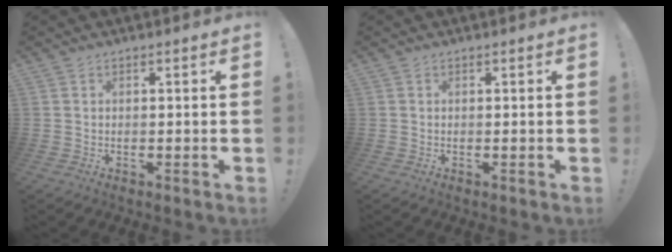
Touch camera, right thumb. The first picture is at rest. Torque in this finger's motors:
{"motor_torque": [0.00, 0.00, 0.13, -0.05, 0.03]}